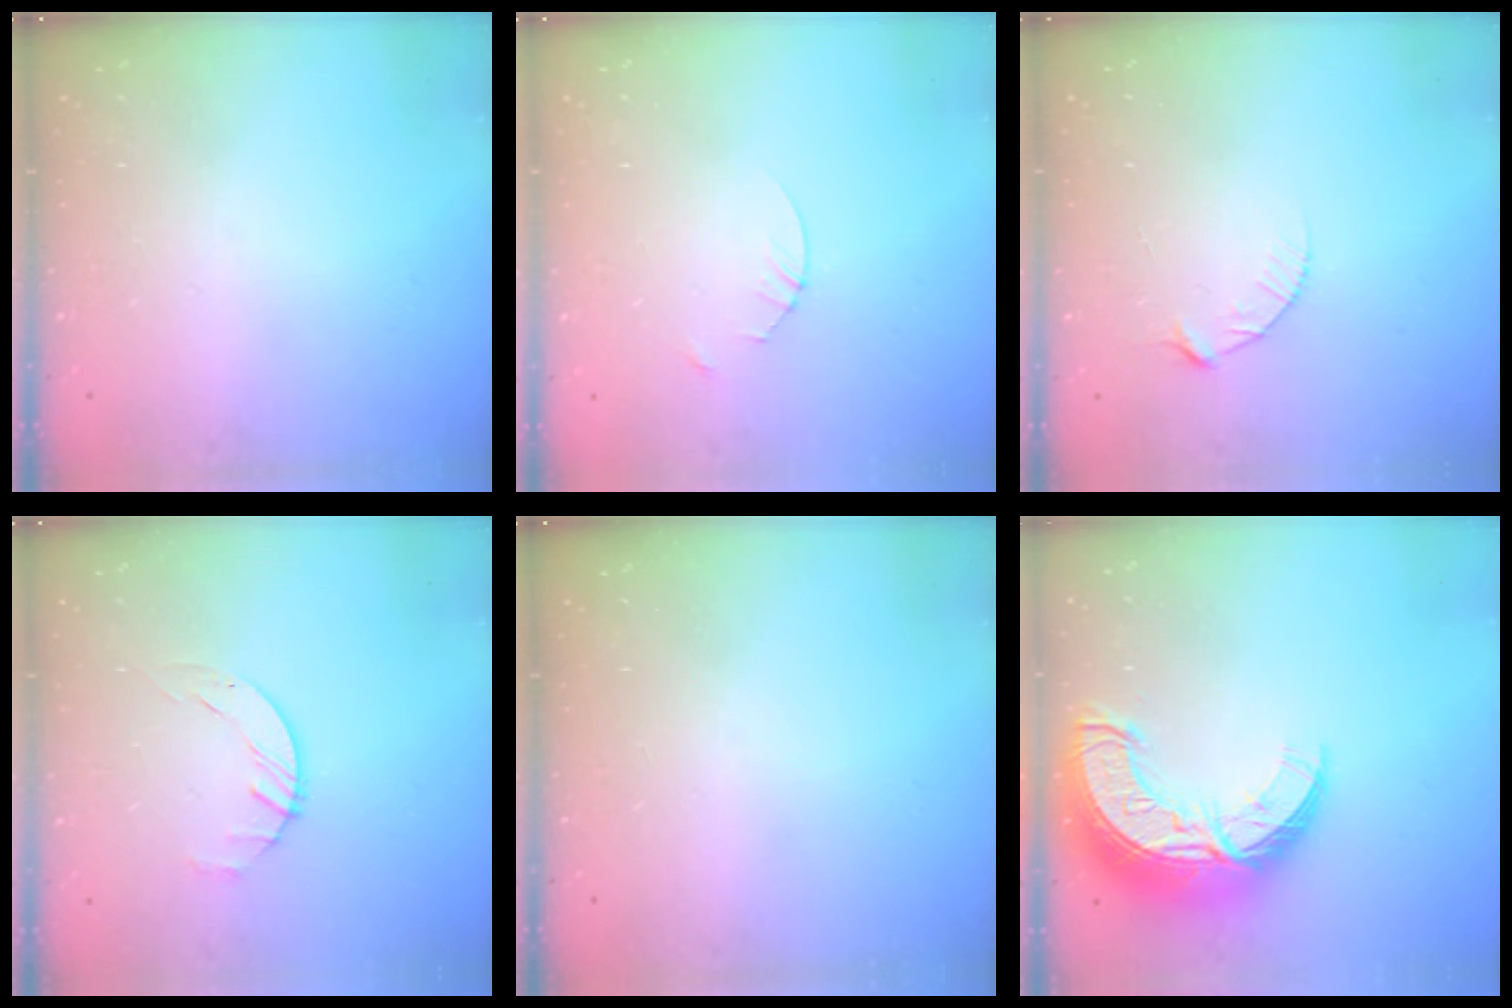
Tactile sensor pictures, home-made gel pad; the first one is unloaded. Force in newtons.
{"total": 2.5, "press": 2.5, "slide": 0.3}
{"total": 3.9, "press": 3.8, "slide": 0.5}
{"total": 1.8, "press": 1.8, "slide": 0.3}
{"total": 0.0}
{"total": 17.2, "press": 17.1, "slide": 1.4}